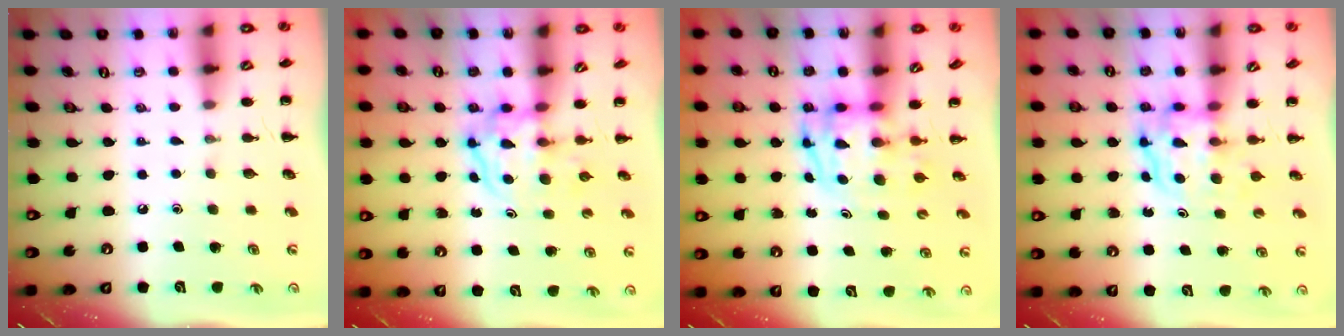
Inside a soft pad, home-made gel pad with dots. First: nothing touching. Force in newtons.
{"total": 3.6, "press": 3.6, "slide": 0.4}
{"total": 3.8, "press": 3.7, "slide": 0.7}
{"total": 3.9, "press": 3.9, "slide": 0.4}